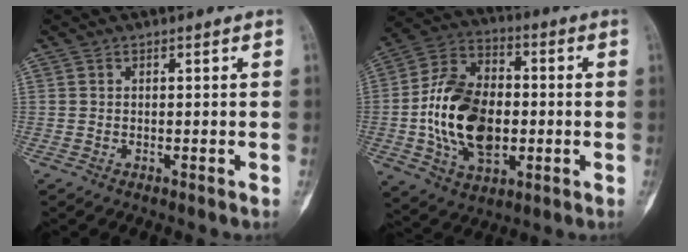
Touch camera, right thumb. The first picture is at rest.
{"total": 19.0, "force": [-1.8, 12.3, 14.3], "torque": [-0.242, 0.018, -0.027]}